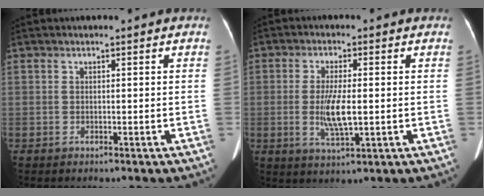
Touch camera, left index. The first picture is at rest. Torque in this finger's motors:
{"motor_torque": [0.15, 0.04, 0.15, 0.05]}